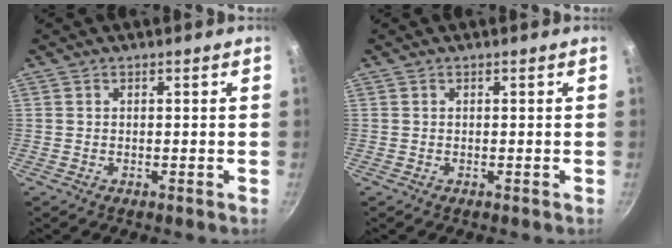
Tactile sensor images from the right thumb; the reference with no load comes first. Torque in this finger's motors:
{"motor_torque": [0.00, 0.00, 0.00, 0.00, 0.00]}